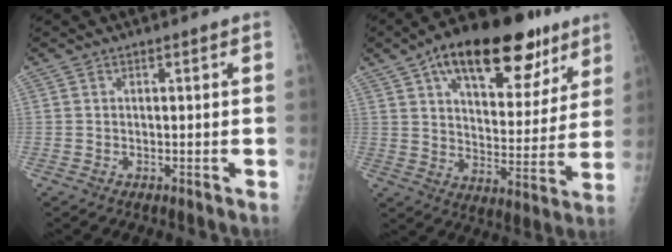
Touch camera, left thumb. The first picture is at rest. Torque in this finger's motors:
{"motor_torque": [0.52, 0.78, 1.83, -0.94, 0.22]}